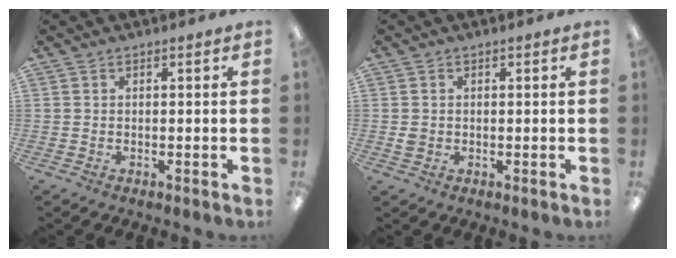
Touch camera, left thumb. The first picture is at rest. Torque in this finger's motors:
{"motor_torque": [-0.02, 0.01, 0.27, -0.44, 0.00]}